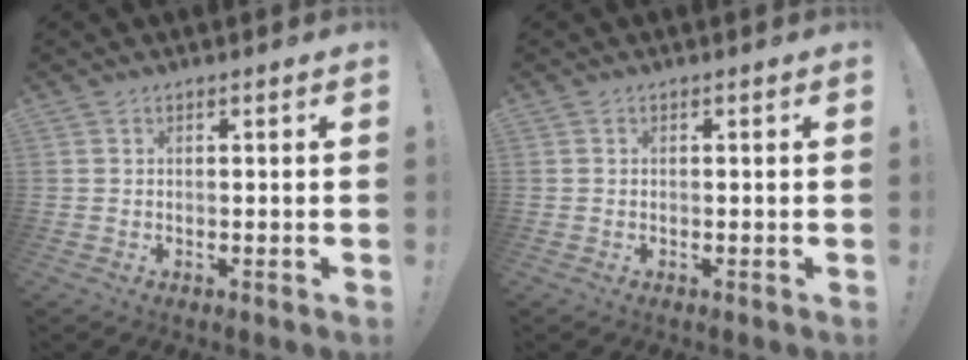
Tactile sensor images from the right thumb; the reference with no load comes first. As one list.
[{"total": 0.0}]